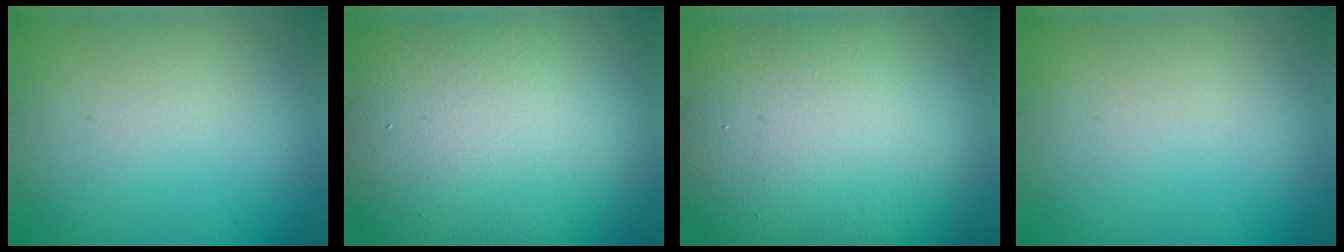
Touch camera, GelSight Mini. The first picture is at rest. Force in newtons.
{"total": 16.6, "press": 16.6, "slide": 0.5}
{"total": 17.6, "press": 17.6, "slide": 0.7}
{"total": 0.0}